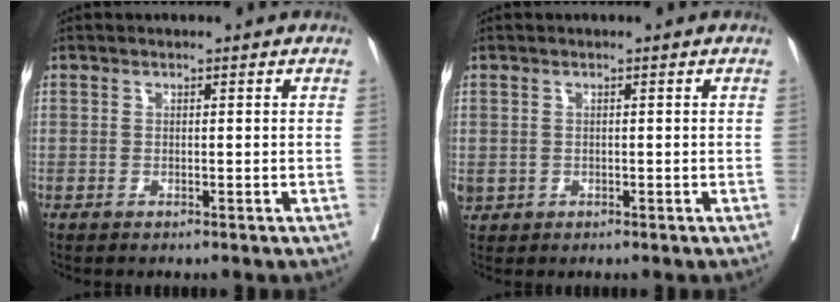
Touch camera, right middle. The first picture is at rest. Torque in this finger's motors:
{"motor_torque": [0.26, -0.16, 0.02, 0.01]}